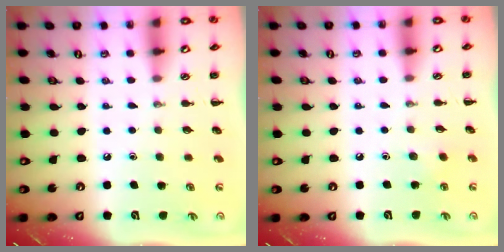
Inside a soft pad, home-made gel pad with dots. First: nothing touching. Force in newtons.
{"total": 2.0, "press": 1.9, "slide": 0.7}